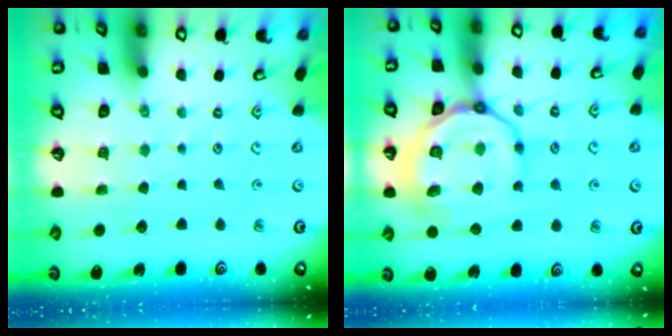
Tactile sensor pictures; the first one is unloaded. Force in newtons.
{"total": 18.1, "press": 18.1, "slide": 1.8}